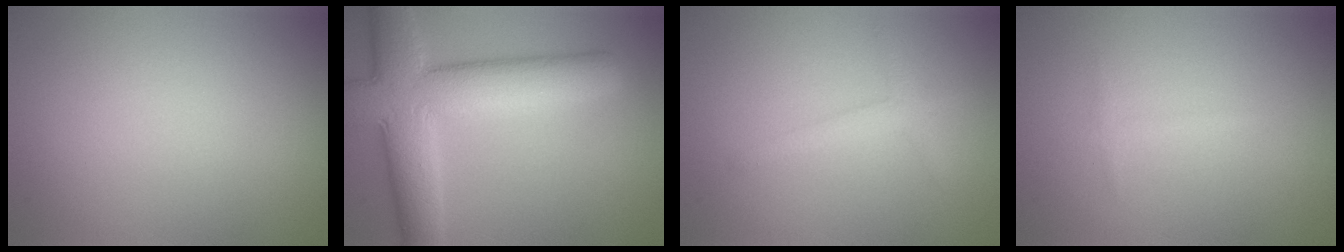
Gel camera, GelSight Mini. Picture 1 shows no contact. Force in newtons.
{"total": 9.9, "press": 9.9, "slide": 0.6}
{"total": 1.6, "press": 1.6, "slide": 0.1}
{"total": 0.8, "press": 0.8, "slide": 0.0}